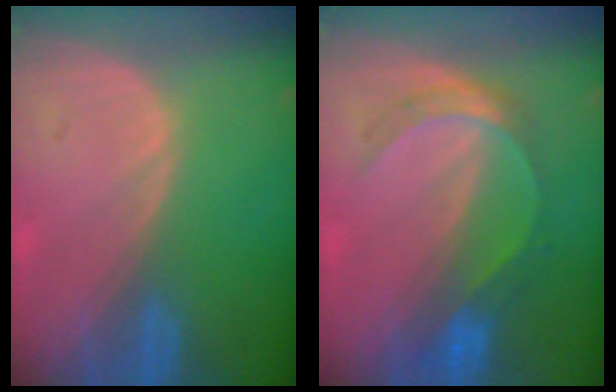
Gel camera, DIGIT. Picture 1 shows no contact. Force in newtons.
{"total": 5.8, "press": 5.1, "slide": 2.7}